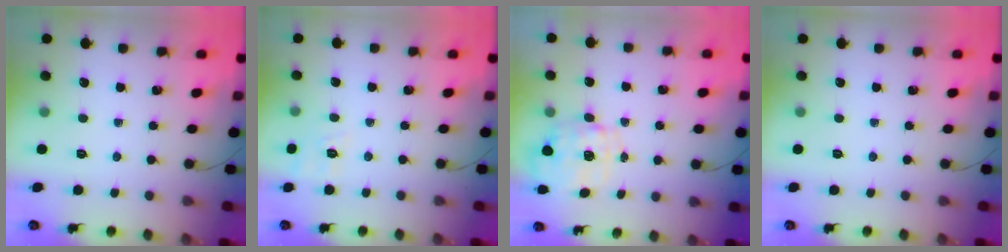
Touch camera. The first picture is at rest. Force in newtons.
{"total": 8.7, "press": 8.5, "slide": 1.9}
{"total": 2.9, "press": 2.7, "slide": 0.9}
{"total": 0.0}